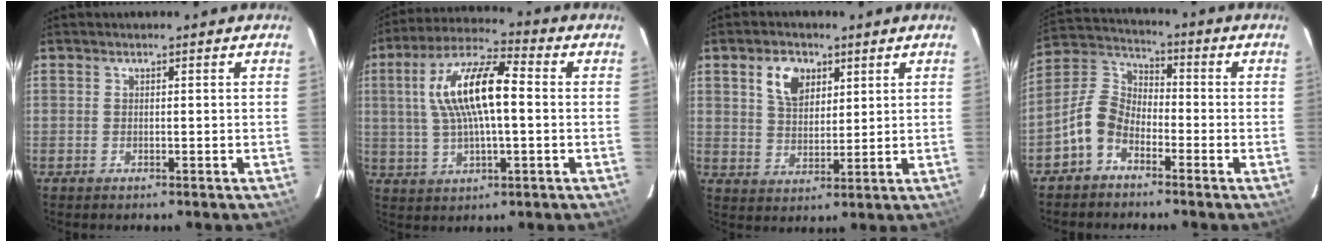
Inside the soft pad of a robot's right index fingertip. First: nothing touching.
{"total": 14.0, "force": [1.5, 4.4, 13.2], "torque": [-0.251, 0.020, 0.025]}
{"total": 7.1, "force": [3.4, 4.6, 4.2], "torque": [-0.074, 0.010, 0.064]}
{"total": 7.7, "force": [-4.6, 4.6, 4.1], "torque": [-0.090, 0.022, -0.100]}